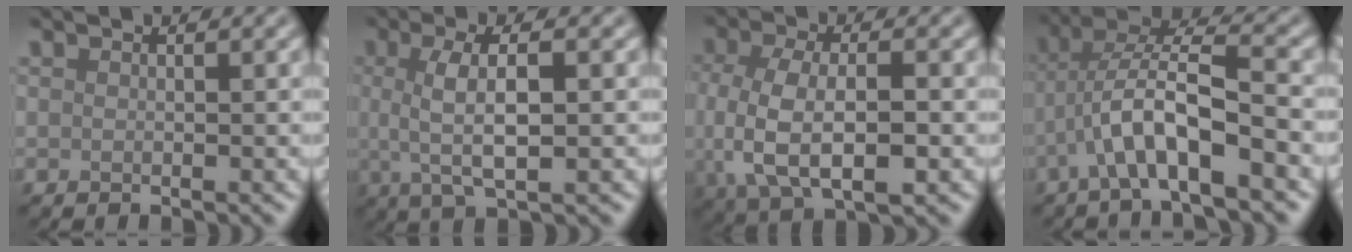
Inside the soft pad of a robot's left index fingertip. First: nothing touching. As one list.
[{"total": 4.8, "force": [0.4, 1.4, 4.5], "torque": [-0.088, 0.004, 0.007]}, {"total": 7.0, "force": [-0.9, 3.5, 6.0], "torque": [-0.129, -0.014, -0.014]}, {"total": 6.4, "force": [-2.3, 1.5, 5.7], "torque": [-0.108, 0.017, -0.046]}]